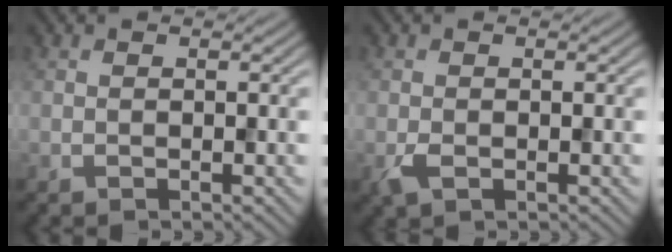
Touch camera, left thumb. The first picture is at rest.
{"total": 1.6, "force": [-0.5, 0.9, 1.2], "torque": [-0.032, -0.006, -0.010]}